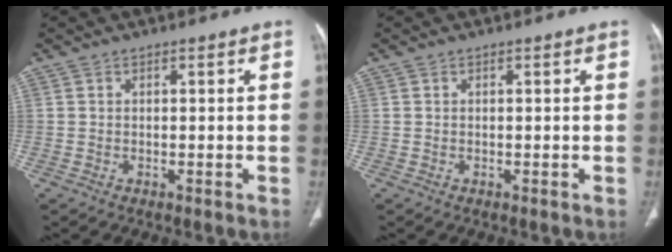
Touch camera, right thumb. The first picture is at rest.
{"total": 0.0}